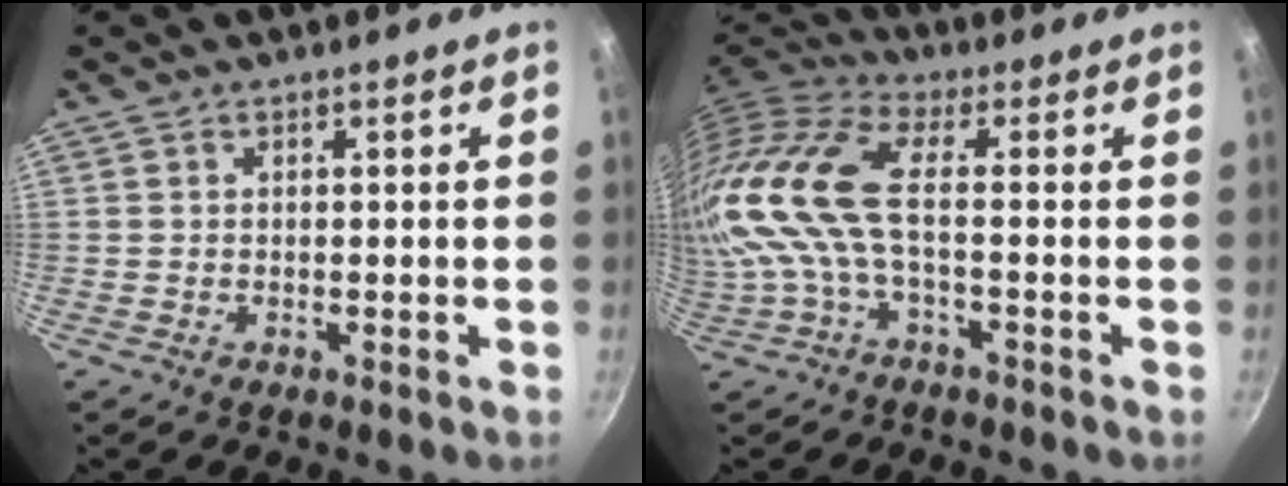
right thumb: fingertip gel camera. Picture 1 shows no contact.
{"total": 16.1, "force": [-1.4, 6.5, 14.7], "torque": [-0.331, 0.017, -0.045]}